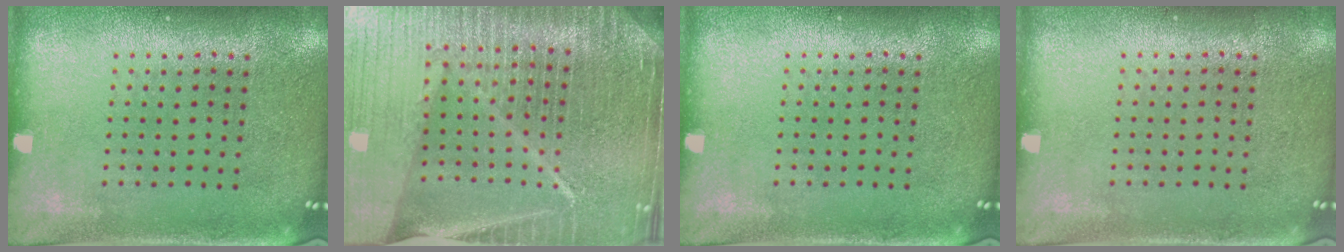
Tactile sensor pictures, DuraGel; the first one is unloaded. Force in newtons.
{"total": 6.9, "press": 5.9, "slide": 3.6}
{"total": 0.0}
{"total": 0.0}